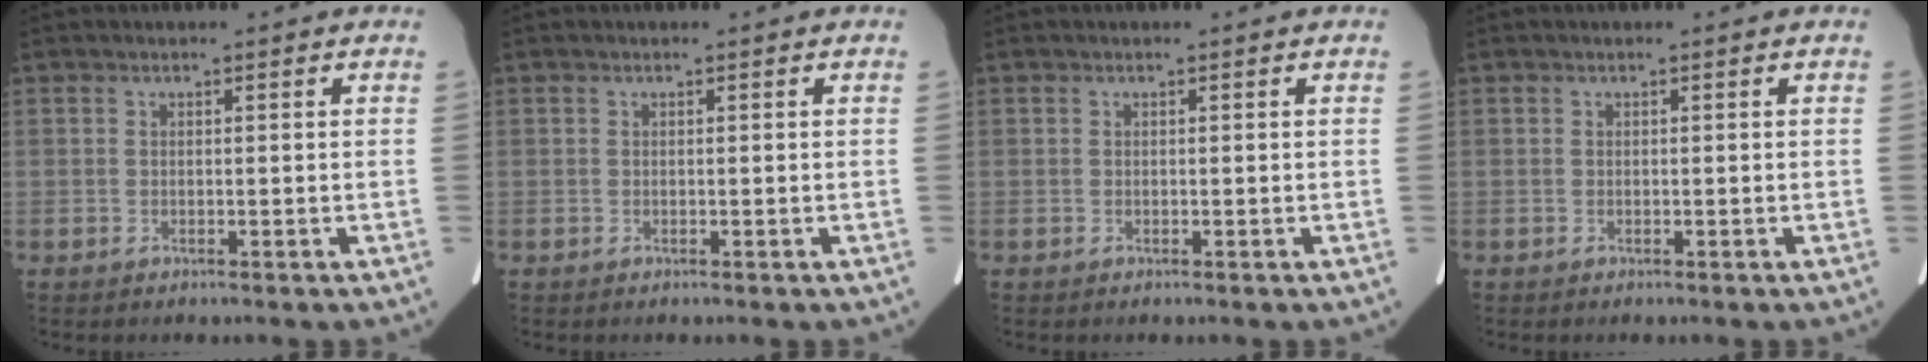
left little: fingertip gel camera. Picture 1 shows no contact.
{"total": 0.0}
{"total": 0.0}
{"total": 0.0}